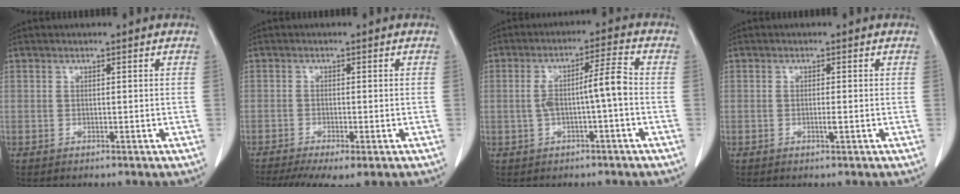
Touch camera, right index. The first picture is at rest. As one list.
[{"total": 7.9, "force": [-5.6, 1.6, 5.4], "torque": [-0.083, -0.014, -0.089]}, {"total": 6.1, "force": [-0.7, 0.3, 6.0], "torque": [-0.106, 0.025, -0.006]}, {"total": 0.9, "force": [-0.2, 0.0, 0.9], "torque": [-0.016, 0.000, 0.000]}]